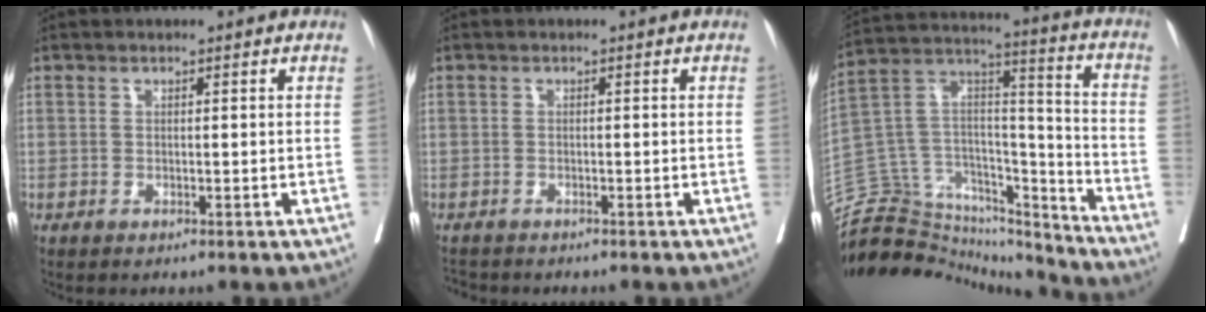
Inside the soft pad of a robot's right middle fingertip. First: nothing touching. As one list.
[{"total": 2.6, "force": [-2.4, 0.9, 0.2], "torque": [-0.006, -0.007, -0.040]}, {"total": 26.2, "force": [-24.1, 7.9, 6.7], "torque": [-0.164, 0.046, -0.381]}]